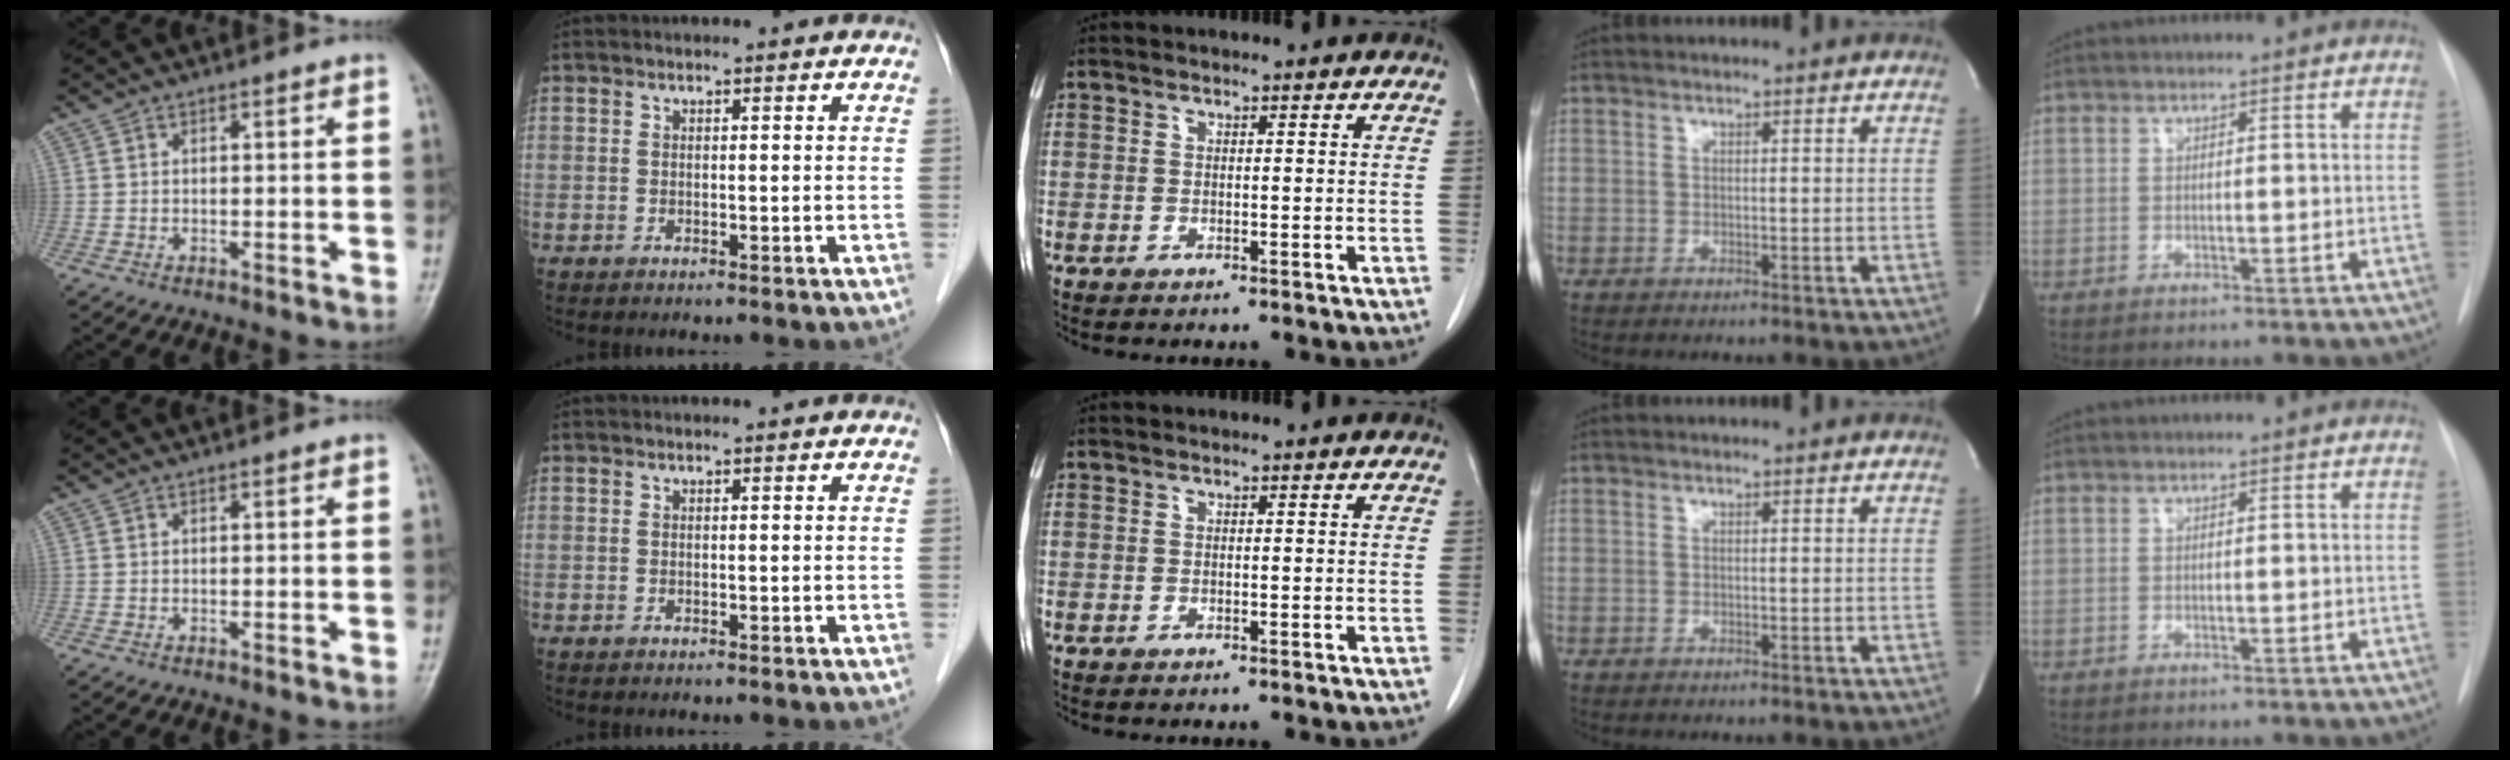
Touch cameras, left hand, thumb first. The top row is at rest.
{}